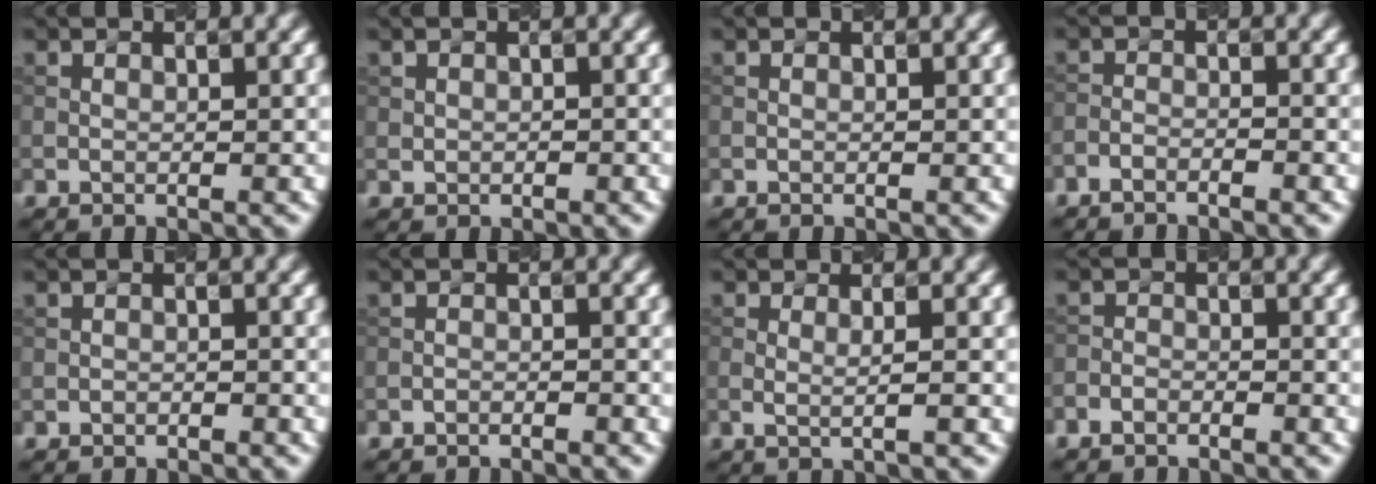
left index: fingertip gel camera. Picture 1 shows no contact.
{"total": 0.9, "force": [0.2, 0.8, 0.3], "torque": [-0.002, -0.001, 0.004]}
{"total": 0.0}
{"total": 1.7, "force": [-1.6, 0.2, 0.7], "torque": [-0.019, 0.003, -0.034]}
{"total": 0.6, "force": [-0.5, 0.4, 0.1], "torque": [0.002, -0.001, -0.008]}
{"total": 0.9, "force": [-0.8, 0.3, 0.2], "torque": [0.001, 0.001, -0.016]}
{"total": 1.7, "force": [0.0, 0.4, 1.6], "torque": [-0.027, -0.004, -0.008]}
{"total": 1.7, "force": [-1.5, 0.7, 0.3], "torque": [-0.005, 0.001, -0.035]}